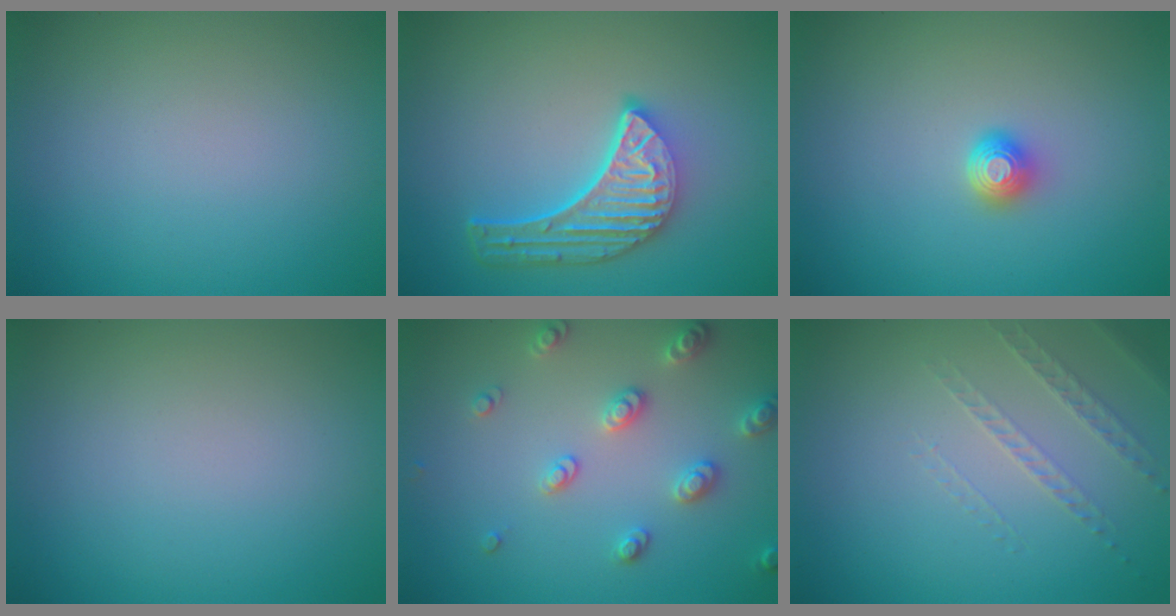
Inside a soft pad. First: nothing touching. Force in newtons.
{"total": 5.7, "press": 4.2, "slide": 3.8}
{"total": 1.6, "press": 1.3, "slide": 0.9}
{"total": 0.0}
{"total": 2.9, "press": 2.9, "slide": 0.5}
{"total": 1.3, "press": 0.9, "slide": 0.9}